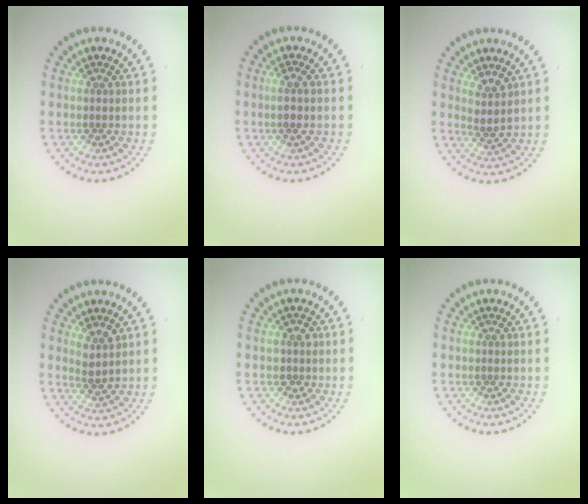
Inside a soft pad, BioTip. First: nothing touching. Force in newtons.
{"total": 1.1, "press": 0.9, "slide": 0.6}
{"total": 1.9, "press": 1.3, "slide": 1.4}
{"total": 1.8, "press": 1.5, "slide": 1.0}
{"total": 1.3, "press": 1.1, "slide": 0.7}
{"total": 0.0}